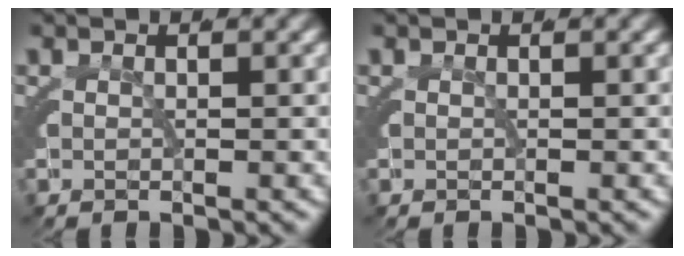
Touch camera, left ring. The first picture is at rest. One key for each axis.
{"total": 0.0}